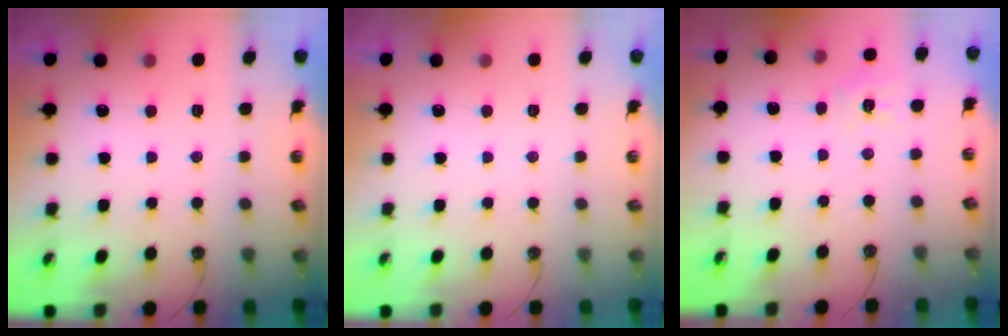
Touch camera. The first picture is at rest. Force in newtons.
{"total": 0.0}
{"total": 8.3, "press": 8.2, "slide": 0.9}